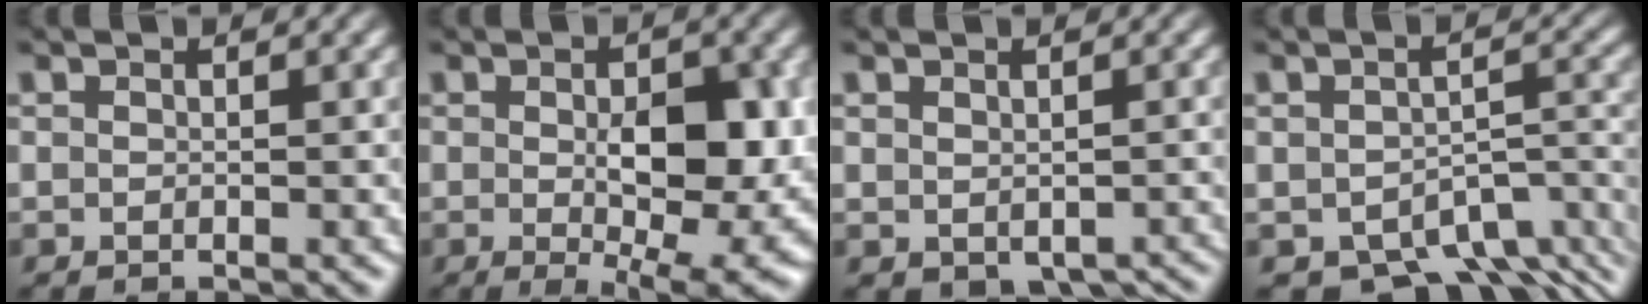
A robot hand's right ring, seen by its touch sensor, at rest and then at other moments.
{"total": 9.5, "force": [-1.1, 3.8, 8.6], "torque": [-0.125, -0.034, -0.004]}
{"total": 3.1, "force": [-2.4, 1.3, 1.4], "torque": [-0.010, -0.019, -0.019]}
{"total": 8.2, "force": [-5.9, 4.1, 3.9], "torque": [-0.030, -0.025, -0.082]}